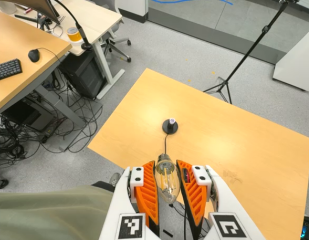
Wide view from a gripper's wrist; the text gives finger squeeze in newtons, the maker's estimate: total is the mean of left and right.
{"total": 20.7, "left": 22.5, "right": 19.0}